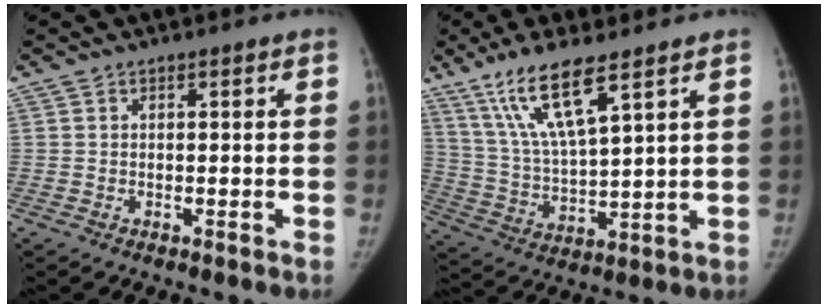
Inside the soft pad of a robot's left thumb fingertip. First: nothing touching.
{"total": 7.0, "force": [4.1, 2.2, 5.2], "torque": [-0.096, -0.014, 0.080]}